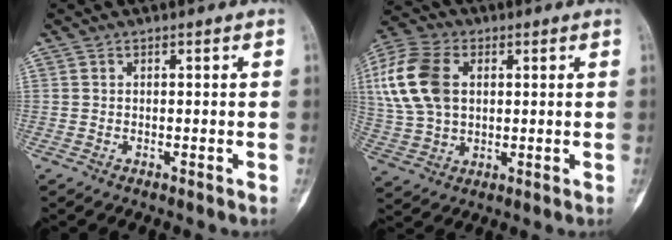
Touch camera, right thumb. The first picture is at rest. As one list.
[{"total": 15.3, "force": [3.3, 10.3, 10.8], "torque": [-0.224, 0.009, 0.062]}]